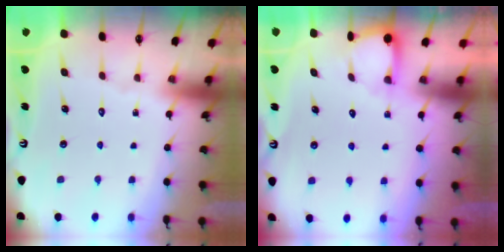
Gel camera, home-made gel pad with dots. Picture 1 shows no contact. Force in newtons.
{"total": 2.8, "press": 2.8, "slide": 0.1}